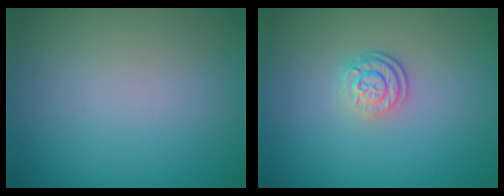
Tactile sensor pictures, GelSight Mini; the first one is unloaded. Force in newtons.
{"total": 2.7, "press": 2.0, "slide": 1.8}